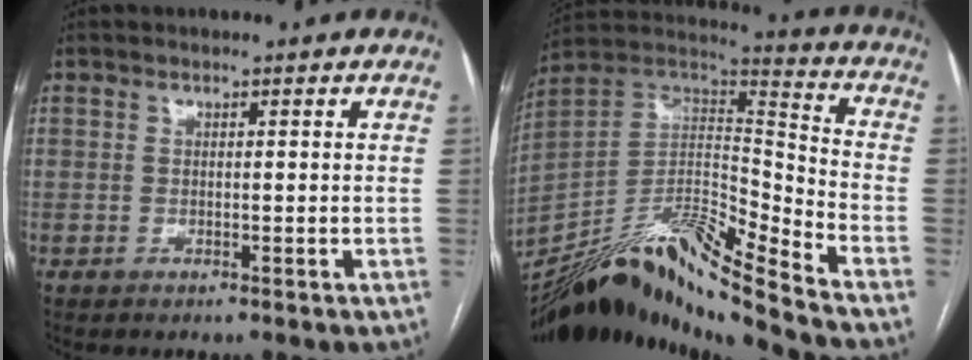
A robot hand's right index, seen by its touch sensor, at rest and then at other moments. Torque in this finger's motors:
{"motor_torque": [-0.51, -1.63, 0.02, 0.01]}